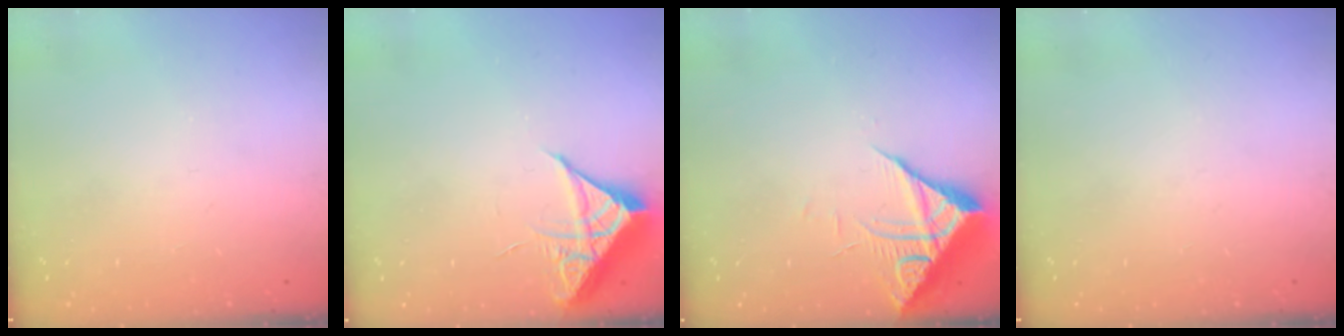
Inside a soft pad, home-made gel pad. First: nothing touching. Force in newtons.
{"total": 6.4, "press": 6.4, "slide": 0.4}
{"total": 8.5, "press": 8.4, "slide": 0.8}
{"total": 0.0}